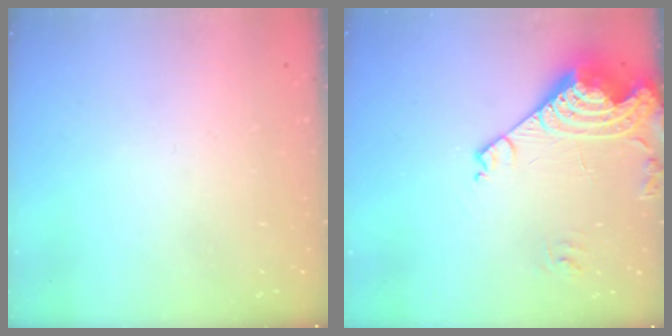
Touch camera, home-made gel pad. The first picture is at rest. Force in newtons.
{"total": 15.5, "press": 15.4, "slide": 1.8}